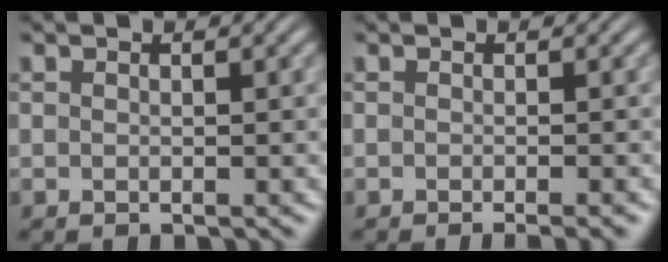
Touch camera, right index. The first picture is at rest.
{"total": 1.8, "force": [-1.5, 0.0, 0.9], "torque": [-0.005, 0.002, -0.025]}